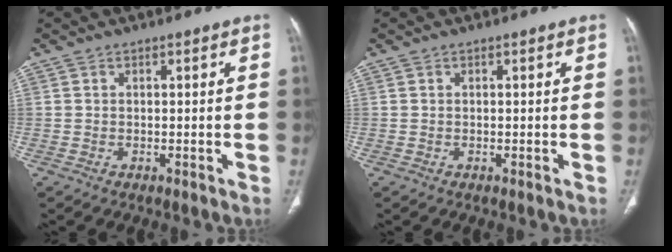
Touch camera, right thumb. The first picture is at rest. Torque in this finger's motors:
{"motor_torque": [0.00, 0.00, -0.09, -0.05, 0.04]}